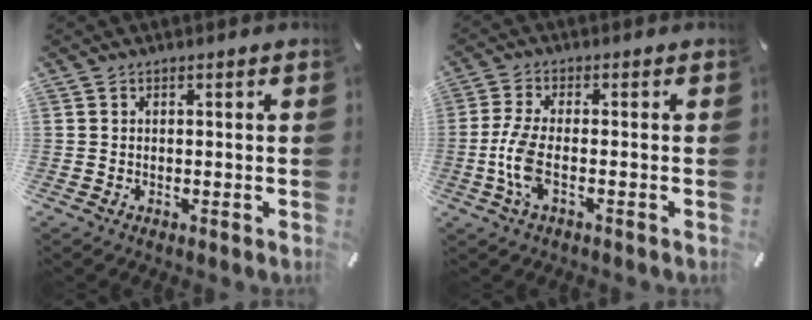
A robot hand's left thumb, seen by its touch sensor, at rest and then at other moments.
{"total": 7.5, "force": [-1.7, 2.3, 6.9], "torque": [-0.156, -0.014, -0.033]}